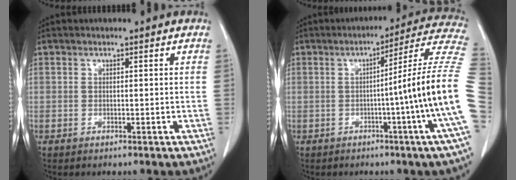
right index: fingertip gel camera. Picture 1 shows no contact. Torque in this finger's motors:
{"motor_torque": [1.20, -0.37, 0.56, 0.15]}